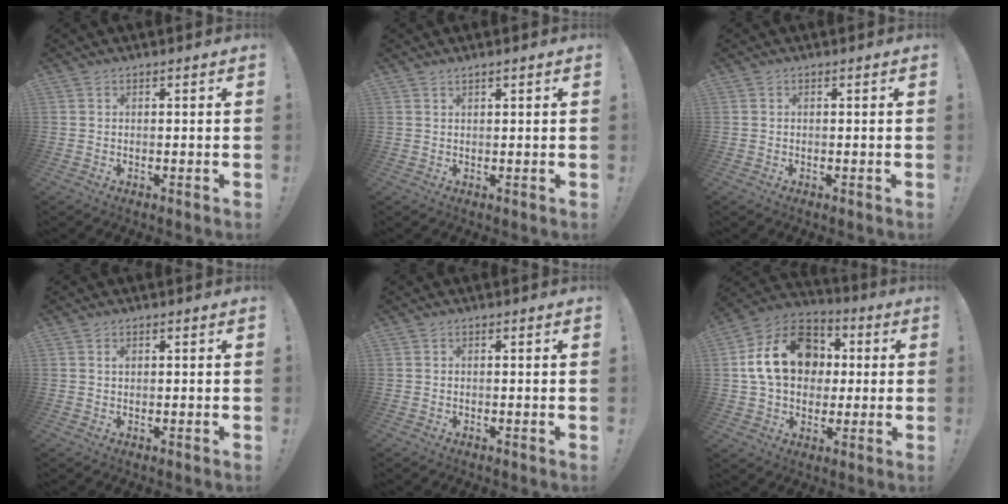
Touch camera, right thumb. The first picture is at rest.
{"total": 0.9, "force": [0.8, 0.1, 0.5], "torque": [-0.013, 0.002, 0.015]}
{"total": 0.0}
{"total": 0.6, "force": [0.2, 0.3, 0.4], "torque": [-0.008, 0.001, 0.004]}
{"total": 0.0}
{"total": 20.4, "force": [3.9, 15.8, 12.3], "torque": [-0.183, 0.007, 0.082]}